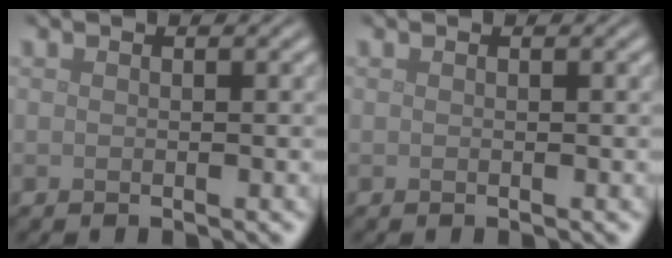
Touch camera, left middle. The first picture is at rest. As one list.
[{"total": 0.0}]